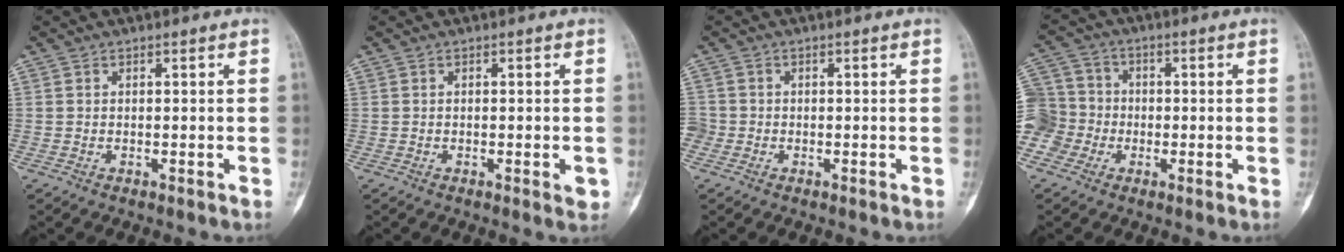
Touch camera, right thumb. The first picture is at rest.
{"total": 2.1, "force": [-0.6, 0.6, 1.9], "torque": [-0.025, -0.004, -0.006]}
{"total": 2.6, "force": [-0.8, 2.4, 0.4], "torque": [0.003, 0.009, -0.024]}
{"total": 13.1, "force": [-3.5, 11.9, 4.1], "torque": [-0.095, 0.048, -0.067]}